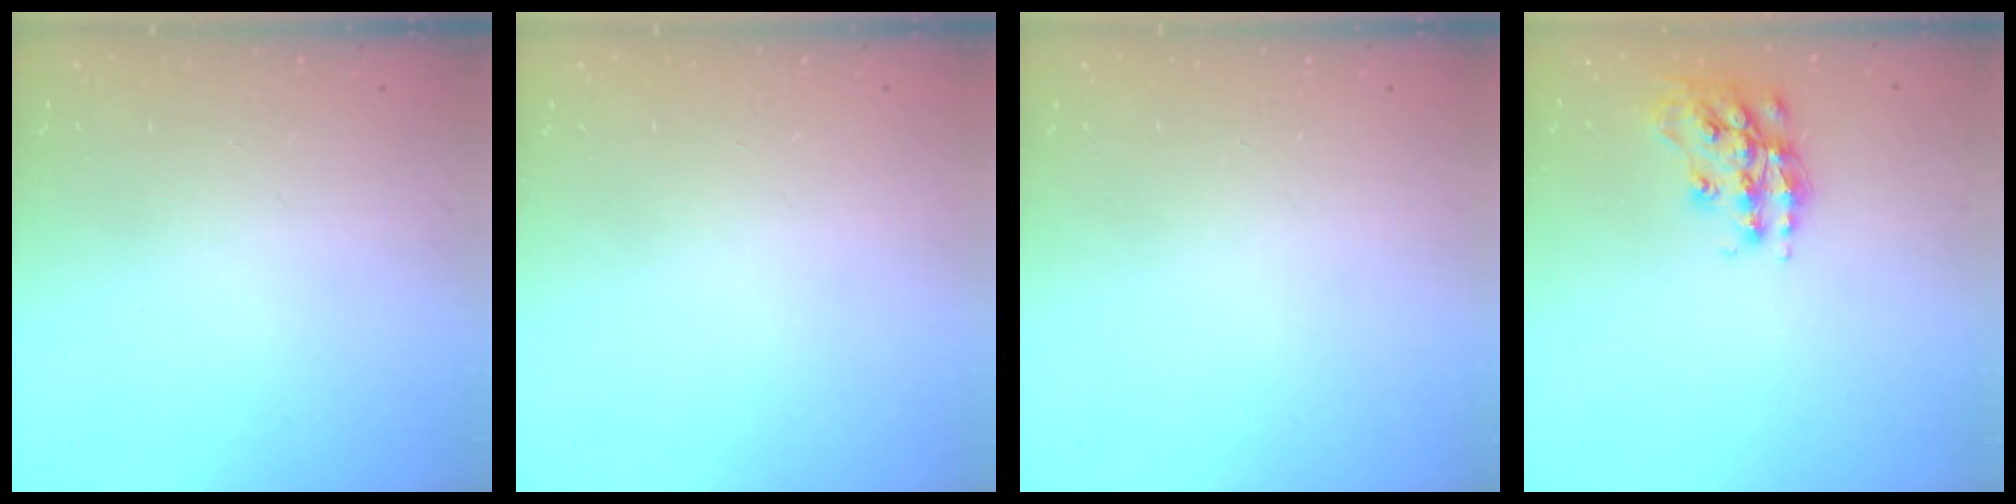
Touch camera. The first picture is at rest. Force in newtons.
{"total": 0.0}
{"total": 0.0}
{"total": 15.1, "press": 15.0, "slide": 1.0}